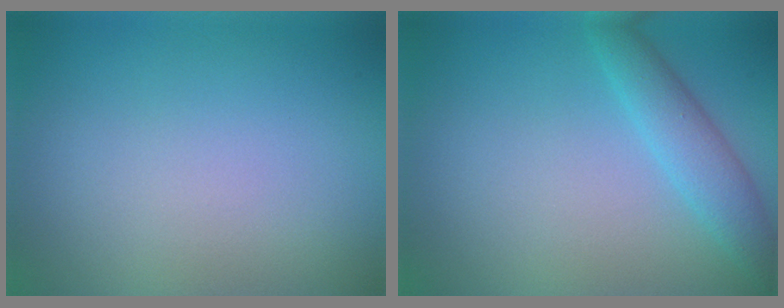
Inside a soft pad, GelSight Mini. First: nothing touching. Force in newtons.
{"total": 2.9, "press": 2.9, "slide": 0.1}